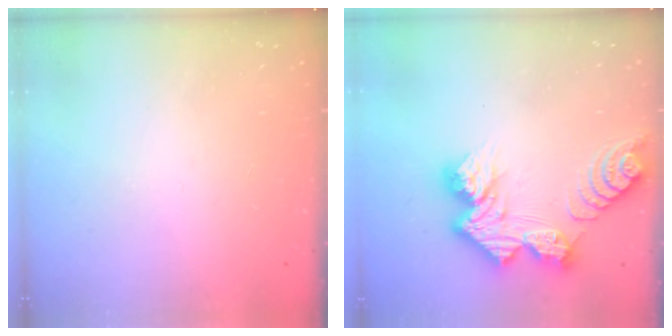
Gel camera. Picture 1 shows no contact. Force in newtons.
{"total": 15.7, "press": 15.6, "slide": 1.4}